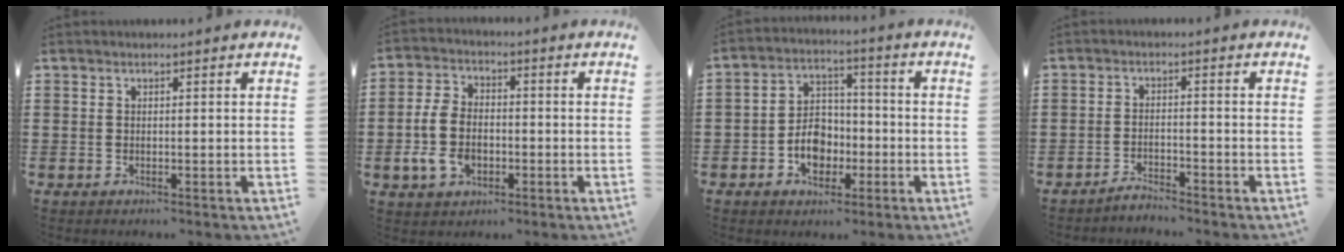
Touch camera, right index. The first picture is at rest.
{"total": 7.2, "force": [-1.7, 4.8, 5.1], "torque": [-0.126, 0.003, -0.039]}
{"total": 6.2, "force": [-2.1, 4.8, 3.4], "torque": [-0.046, 0.002, -0.043]}
{"total": 2.4, "force": [-2.4, 0.0, 0.1], "torque": [-0.008, 0.004, -0.050]}